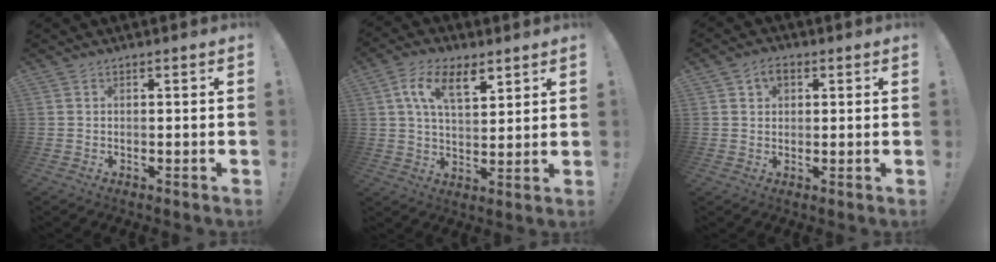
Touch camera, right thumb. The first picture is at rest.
{"total": 11.7, "force": [5.7, 5.8, 8.4], "torque": [-0.140, -0.006, 0.104]}
{"total": 3.9, "force": [1.6, 2.8, 2.2], "torque": [-0.036, 0.002, 0.028]}